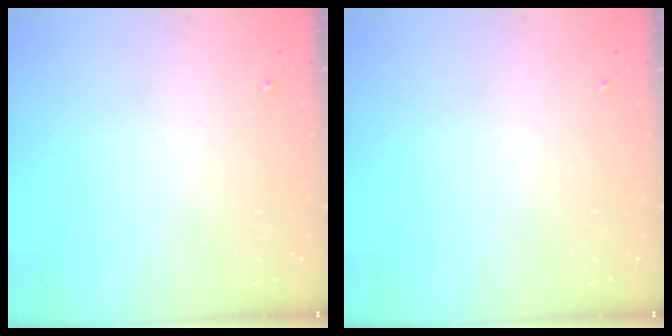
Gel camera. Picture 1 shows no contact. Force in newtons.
{"total": 0.0}